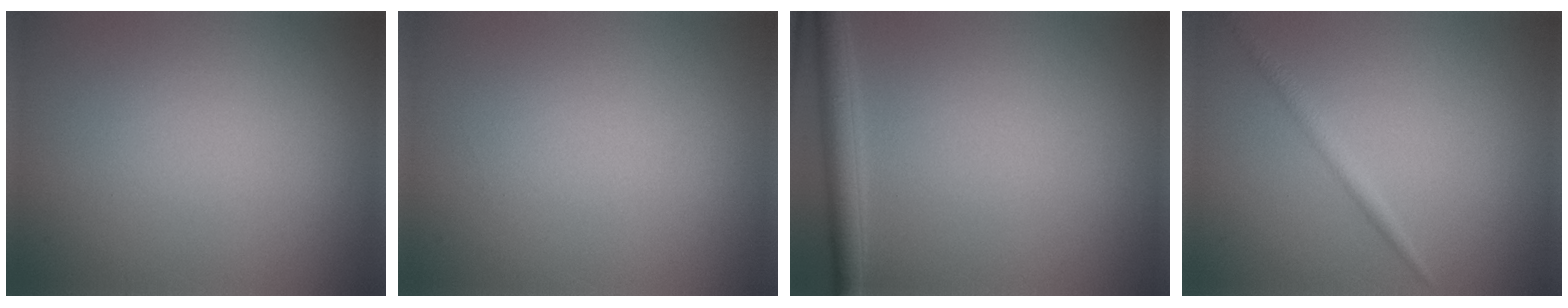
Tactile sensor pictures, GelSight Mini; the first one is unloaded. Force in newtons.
{"total": 0.0}
{"total": 2.7, "press": 2.7, "slide": 0.1}
{"total": 1.3, "press": 1.3, "slide": 0.1}